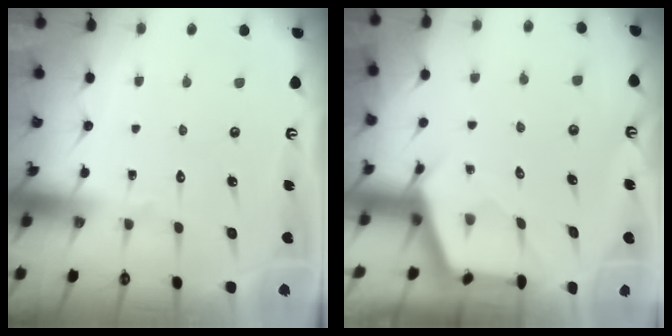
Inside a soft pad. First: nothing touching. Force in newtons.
{"total": 2.7, "press": 2.7, "slide": 0.4}